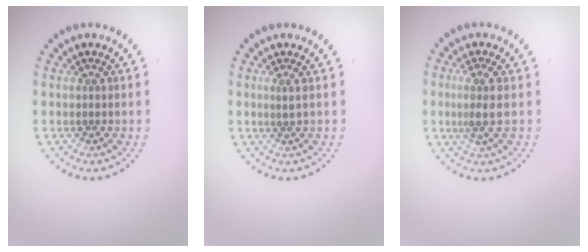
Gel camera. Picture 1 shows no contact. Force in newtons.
{"total": 0.6, "press": 0.3, "slide": 0.5}
{"total": 2.4, "press": 1.9, "slide": 1.5}